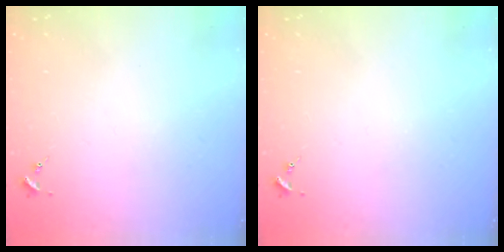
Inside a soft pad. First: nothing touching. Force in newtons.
{"total": 0.0}